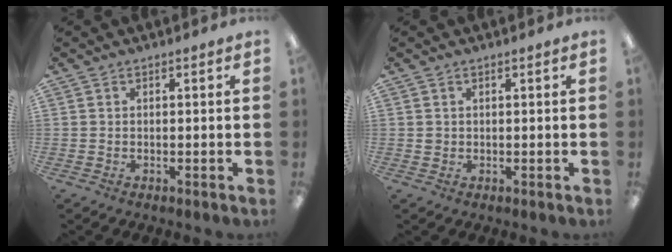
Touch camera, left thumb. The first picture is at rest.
{"total": 1.1, "force": [0.4, 1.0, 0.3], "torque": [-0.007, 0.005, 0.006]}